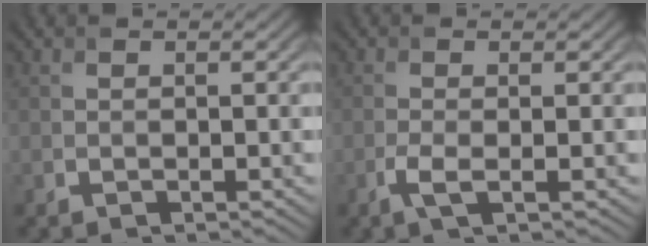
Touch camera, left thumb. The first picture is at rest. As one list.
[{"total": 2.1, "force": [-0.8, 0.5, 1.8], "torque": [-0.046, -0.001, -0.023]}]